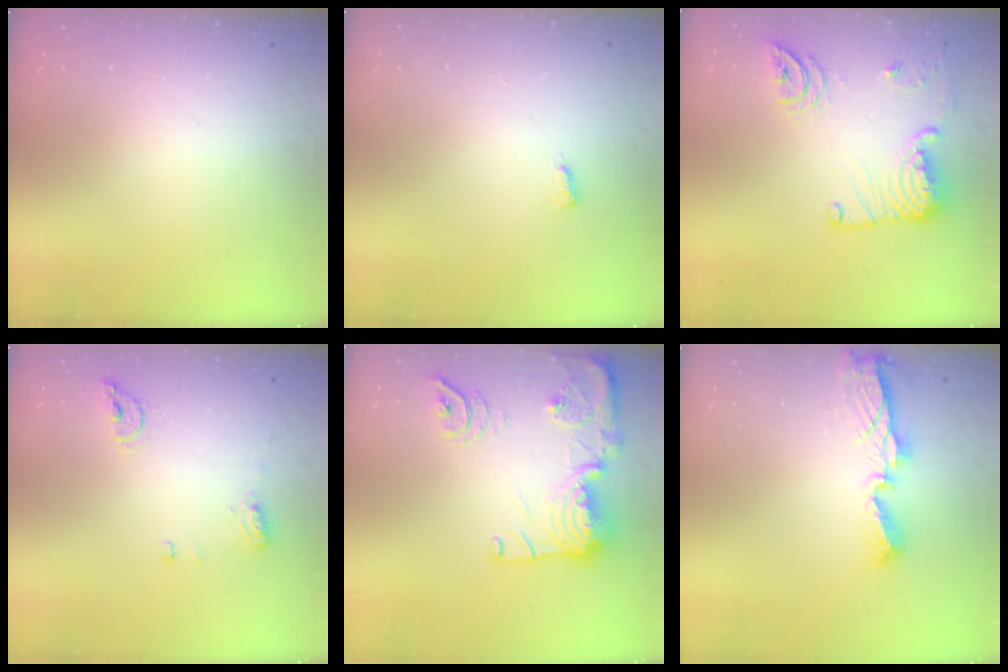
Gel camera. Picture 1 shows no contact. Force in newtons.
{"total": 3.1, "press": 3.1, "slide": 0.2}
{"total": 15.7, "press": 15.5, "slide": 2.6}
{"total": 7.9, "press": 7.8, "slide": 1.1}
{"total": 21.3, "press": 21.2, "slide": 1.9}
{"total": 6.7, "press": 6.7, "slide": 0.2}